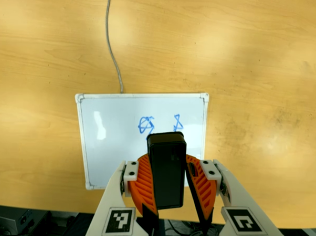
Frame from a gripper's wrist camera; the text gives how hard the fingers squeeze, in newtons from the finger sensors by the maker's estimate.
{"total": 7.7, "left": 8.7, "right": 6.8}